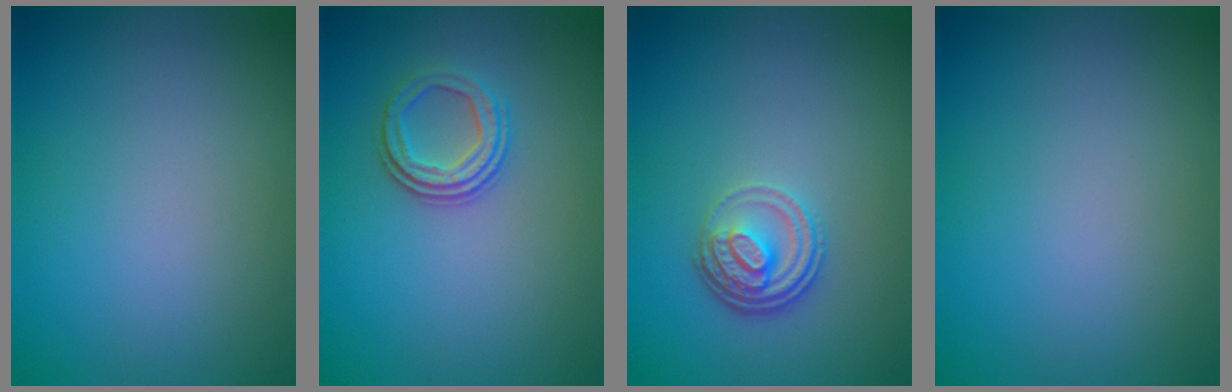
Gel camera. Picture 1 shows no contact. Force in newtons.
{"total": 2.7, "press": 2.3, "slide": 1.4}
{"total": 3.5, "press": 2.6, "slide": 2.3}
{"total": 0.0}